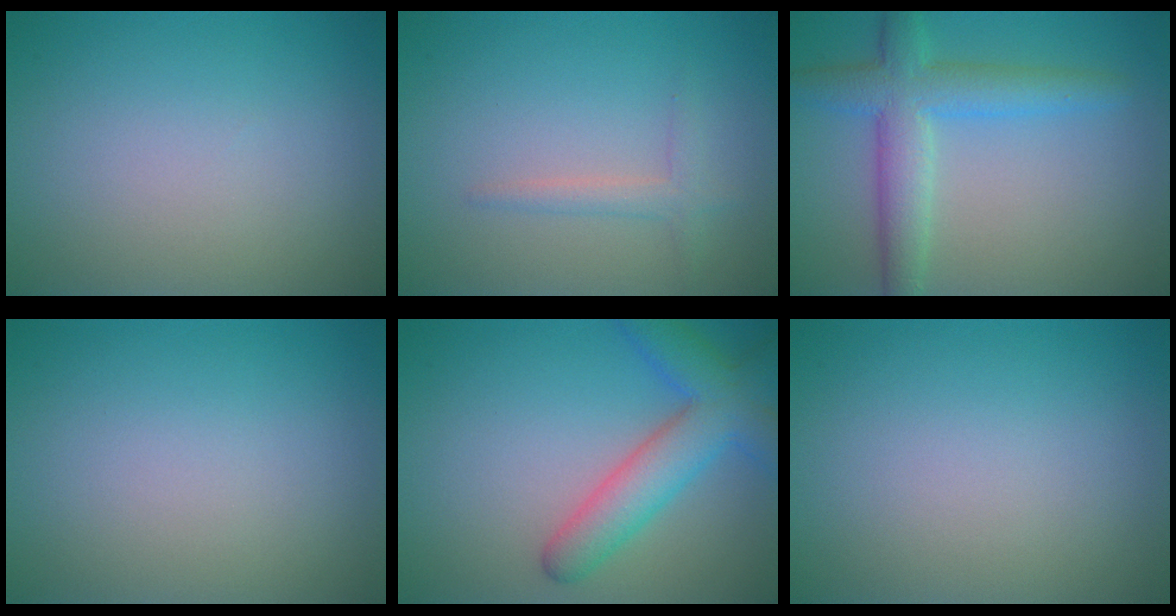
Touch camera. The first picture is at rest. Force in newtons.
{"total": 1.6, "press": 1.6, "slide": 0.1}
{"total": 5.3, "press": 5.3, "slide": 0.1}
{"total": 0.0}
{"total": 5.8, "press": 5.8, "slide": 0.2}
{"total": 0.0}